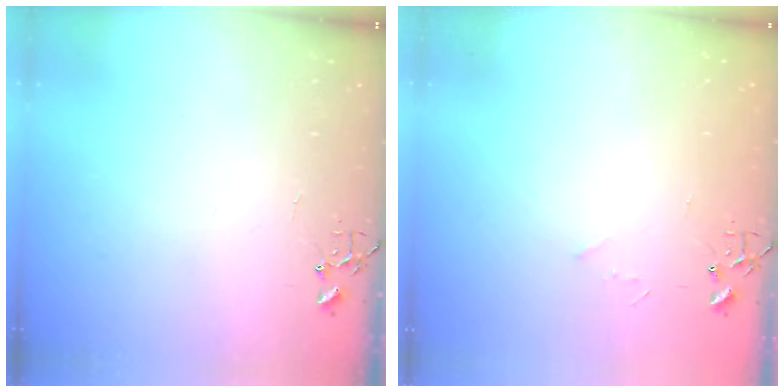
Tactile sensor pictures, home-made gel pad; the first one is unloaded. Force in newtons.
{"total": 3.5, "press": 3.5, "slide": 0.4}